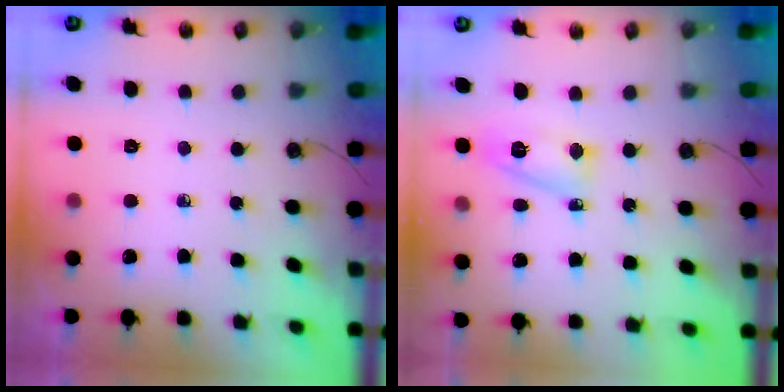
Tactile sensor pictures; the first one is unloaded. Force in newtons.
{"total": 8.3, "press": 8.2, "slide": 0.8}